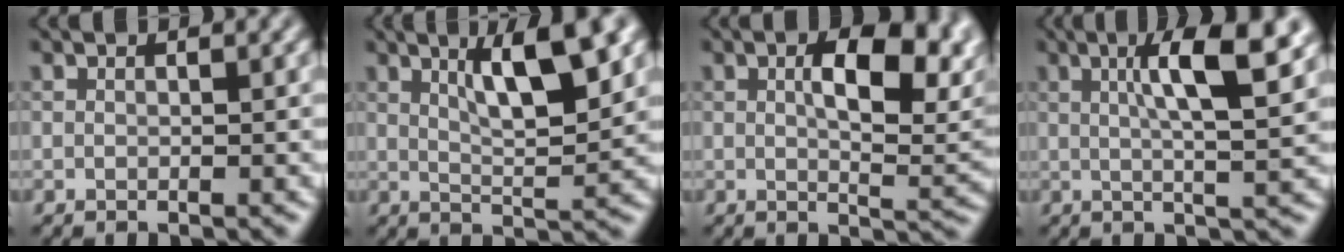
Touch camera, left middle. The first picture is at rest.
{"total": 6.3, "force": [2.6, 1.5, 5.5], "torque": [-0.085, 0.002, 0.042]}
{"total": 8.9, "force": [1.9, 3.8, 7.8], "torque": [-0.117, 0.002, 0.035]}
{"total": 7.3, "force": [2.2, 1.6, 6.8], "torque": [-0.095, 0.011, 0.032]}